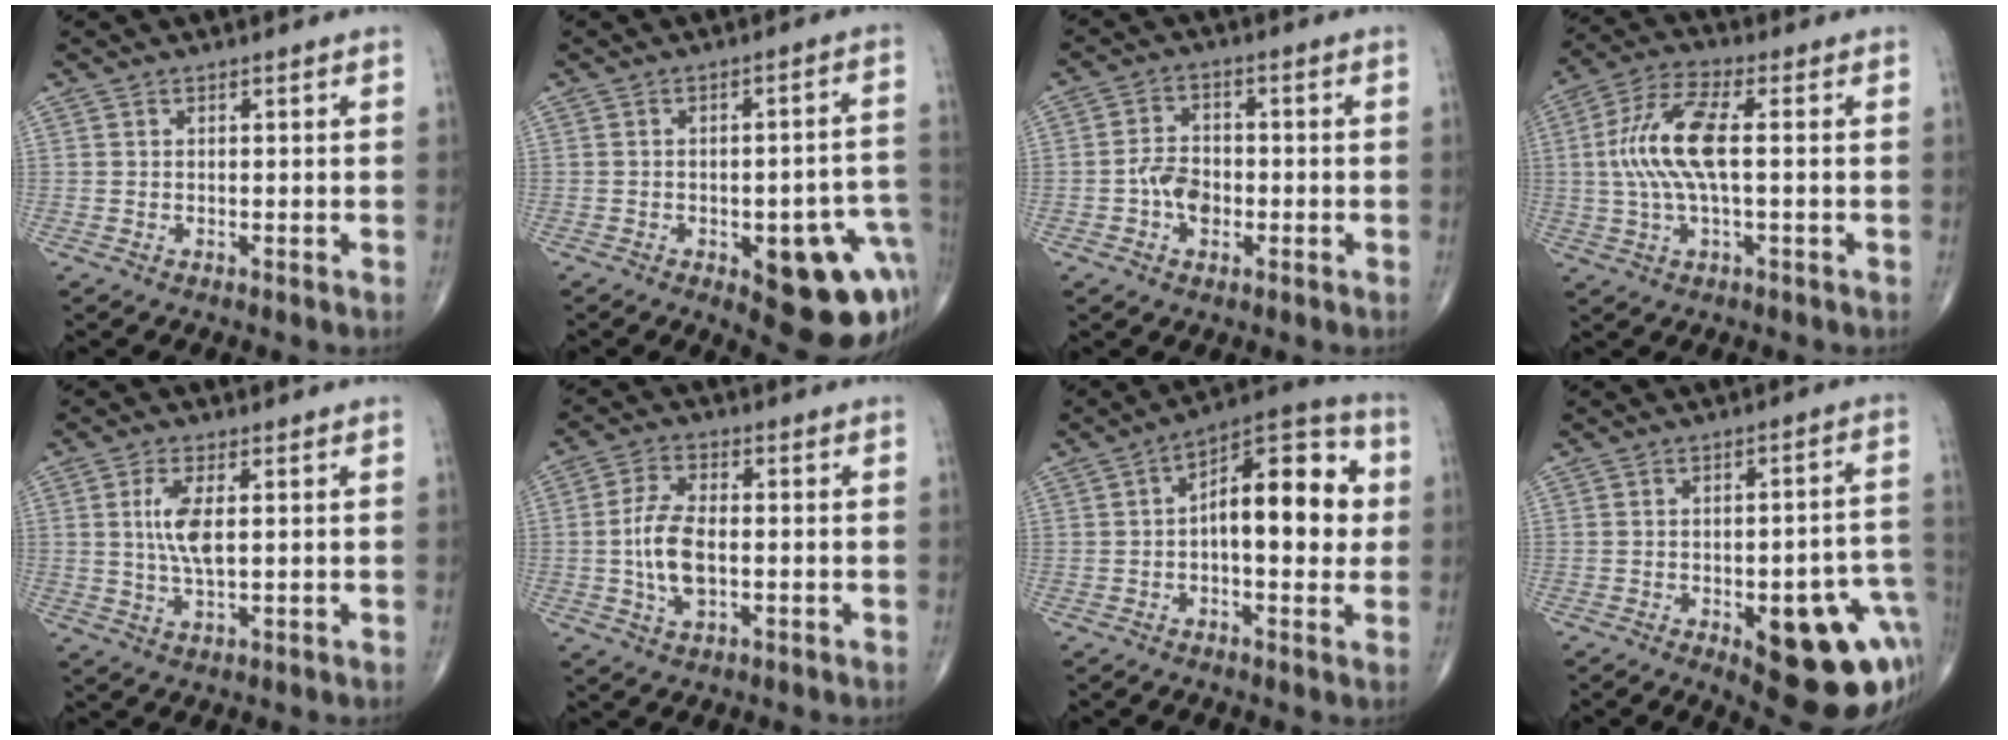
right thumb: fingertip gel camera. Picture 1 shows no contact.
{"total": 17.5, "force": [-6.2, 7.1, 14.8], "torque": [-0.115, 0.035, -0.054]}
{"total": 5.7, "force": [-1.5, 4.0, 3.7], "torque": [-0.049, 0.016, -0.032]}
{"total": 11.8, "force": [0.6, 4.0, 11.1], "torque": [-0.248, 0.022, 0.009]}
{"total": 6.3, "force": [1.1, 2.3, 5.7], "torque": [-0.121, -0.004, 0.023]}
{"total": 8.3, "force": [-0.9, 4.2, 7.1], "torque": [-0.143, 0.007, -0.018]}
{"total": 16.1, "force": [1.0, 7.4, 14.3], "torque": [-0.181, 0.033, 0.008]}
{"total": 20.4, "force": [-7.0, 7.7, 17.6], "torque": [-0.152, 0.029, -0.065]}